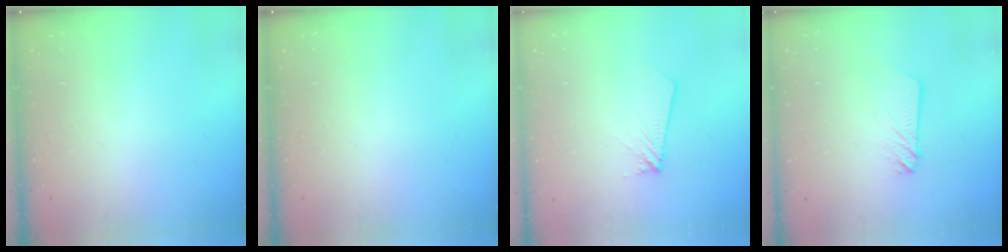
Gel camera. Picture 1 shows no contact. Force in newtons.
{"total": 0.0}
{"total": 1.9, "press": 1.9, "slide": 0.1}
{"total": 3.0, "press": 3.0, "slide": 0.2}